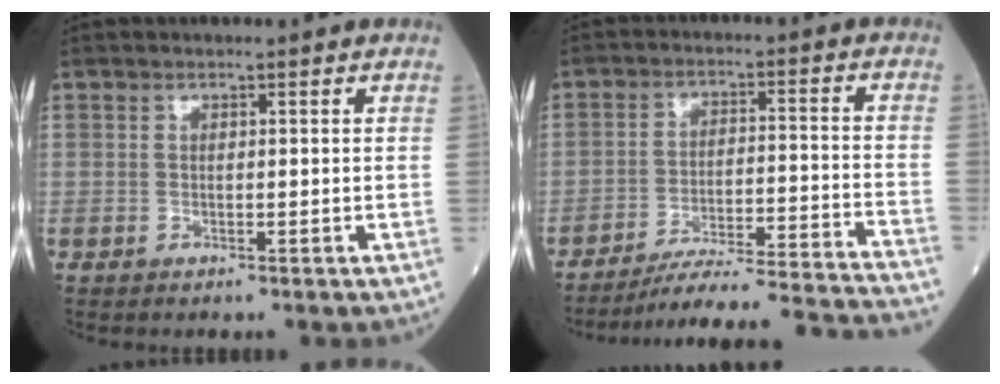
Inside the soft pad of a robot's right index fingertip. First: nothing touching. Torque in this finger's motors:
{"motor_torque": [0.01, -0.19, 0.40, 0.14]}